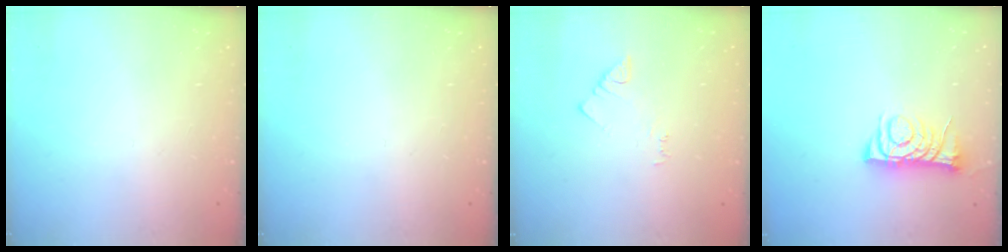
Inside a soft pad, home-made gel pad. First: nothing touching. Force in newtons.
{"total": 0.0}
{"total": 2.5, "press": 2.5, "slide": 0.4}
{"total": 8.0, "press": 7.9, "slide": 1.1}